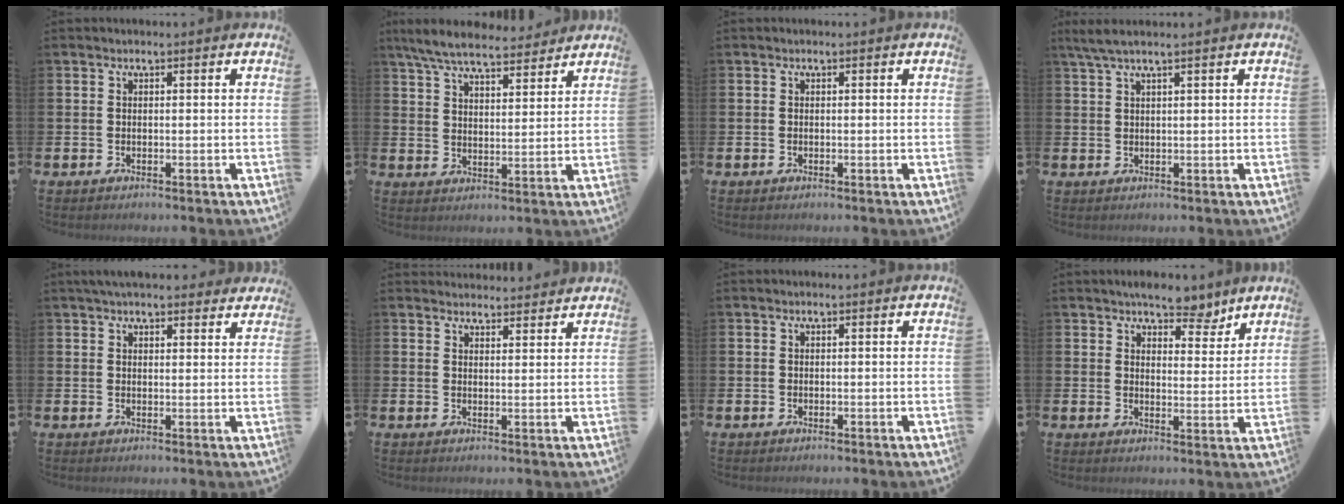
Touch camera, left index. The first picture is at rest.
{"total": 7.4, "force": [6.8, 1.6, 2.4], "torque": [-0.068, -0.030, 0.123]}
{"total": 0.0}
{"total": 2.4, "force": [1.7, -0.2, 1.7], "torque": [-0.042, 0.004, 0.032]}
{"total": 3.8, "force": [3.6, 0.9, 1.0], "torque": [-0.024, -0.011, 0.066]}
{"total": 3.0, "force": [2.9, 0.6, -0.3], "torque": [-0.001, -0.014, 0.054]}
{"total": 0.0}
{"total": 5.8, "force": [5.2, 2.4, 1.2], "torque": [-0.017, -0.028, 0.089]}